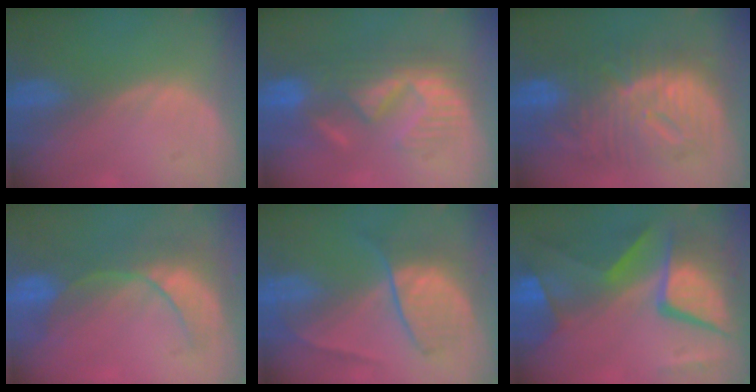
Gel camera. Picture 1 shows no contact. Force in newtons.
{"total": 8.8, "press": 8.7, "slide": 1.5}
{"total": 12.5, "press": 12.5, "slide": 1.1}
{"total": 8.4, "press": 7.6, "slide": 3.6}
{"total": 6.7, "press": 6.5, "slide": 1.4}
{"total": 11.9, "press": 11.9, "slide": 1.1}